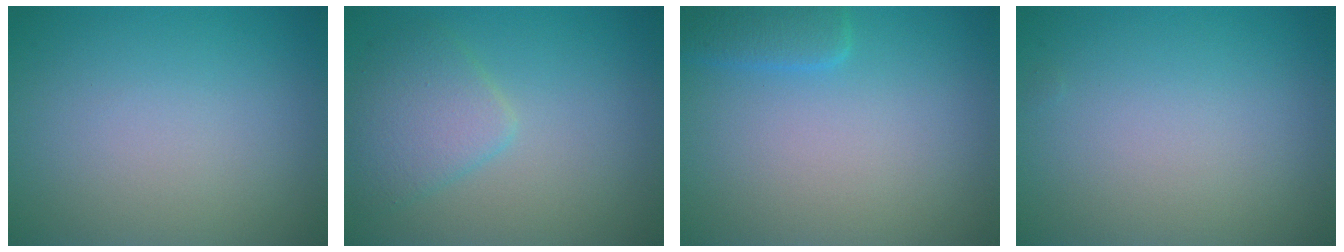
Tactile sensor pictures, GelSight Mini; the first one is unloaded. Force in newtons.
{"total": 3.2, "press": 3.2, "slide": 0.1}
{"total": 2.0, "press": 2.0, "slide": 0.1}
{"total": 0.0}